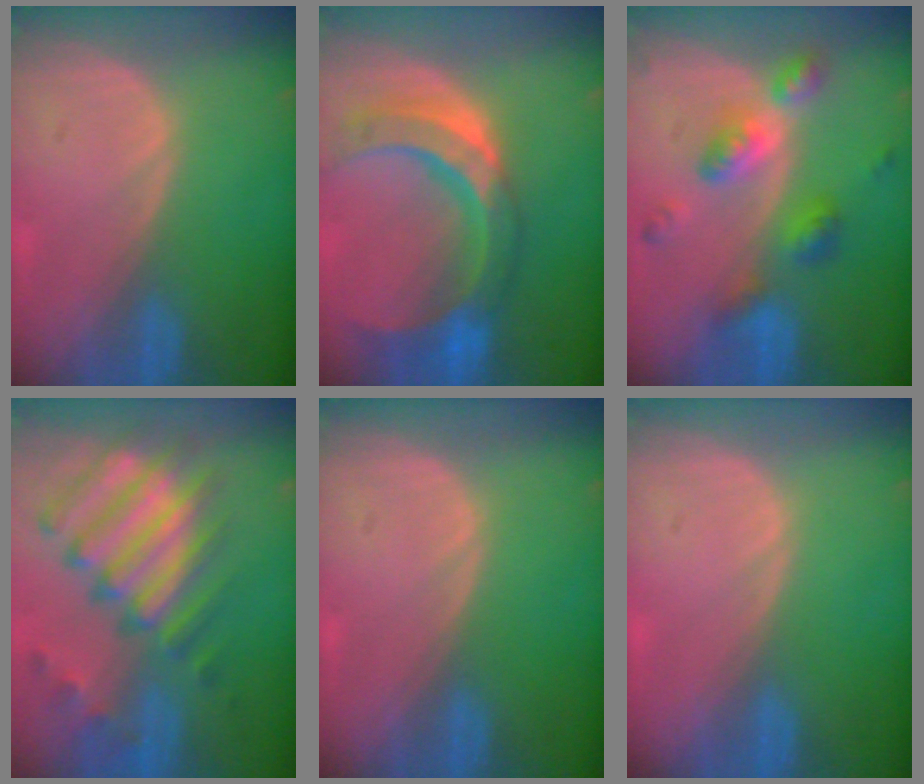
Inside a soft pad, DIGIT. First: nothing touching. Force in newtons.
{"total": 11.6, "press": 9.8, "slide": 6.2}
{"total": 7.4, "press": 7.4, "slide": 0.6}
{"total": 12.2, "press": 10.4, "slide": 6.3}
{"total": 0.0}
{"total": 0.0}